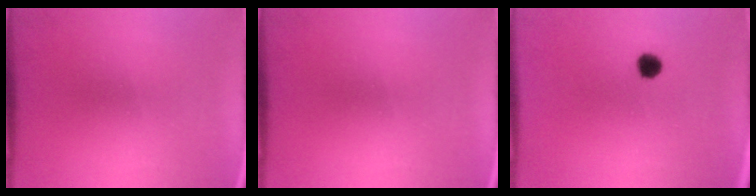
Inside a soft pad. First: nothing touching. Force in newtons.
{"total": 0.0}
{"total": 3.0}